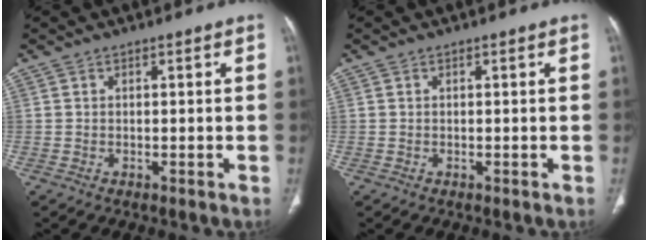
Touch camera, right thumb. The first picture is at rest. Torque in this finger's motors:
{"motor_torque": [0.00, 0.00, -0.20, 0.08, 0.00]}